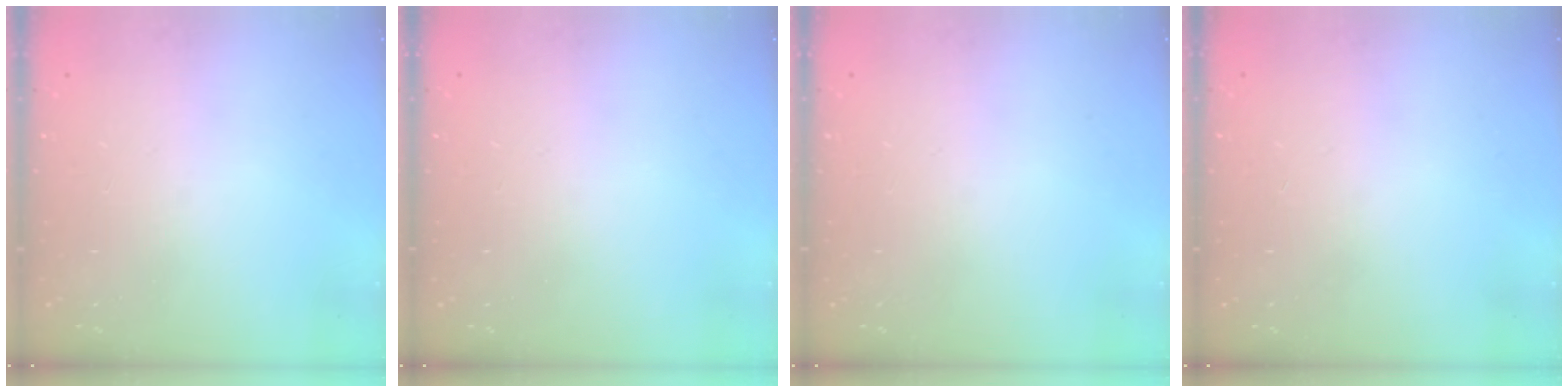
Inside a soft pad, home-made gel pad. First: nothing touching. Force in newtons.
{"total": 0.0}
{"total": 0.0}
{"total": 1.2, "press": 1.2, "slide": 0.2}